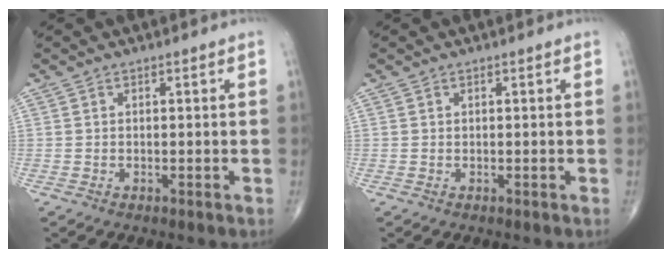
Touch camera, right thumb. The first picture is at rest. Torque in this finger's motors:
{"motor_torque": [-0.04, -0.18, 0.12, 0.05, -0.03]}